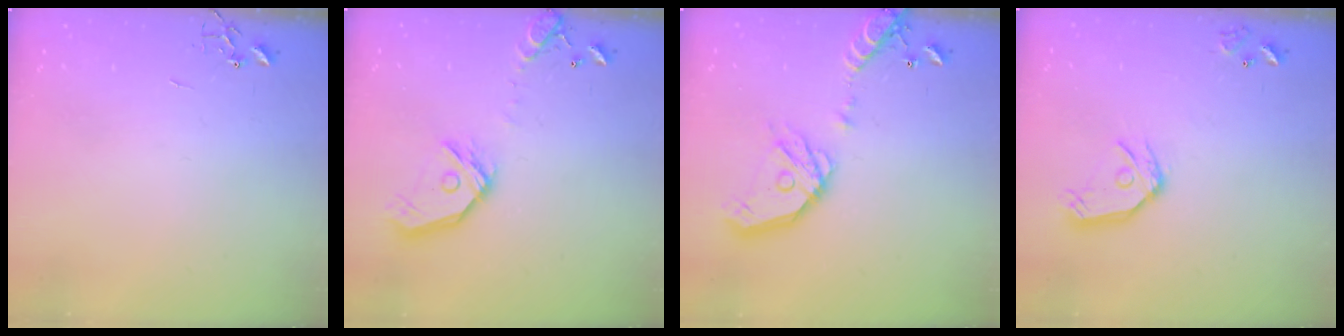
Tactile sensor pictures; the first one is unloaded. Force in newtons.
{"total": 16.5, "press": 16.3, "slide": 2.4}
{"total": 18.1, "press": 17.8, "slide": 3.3}
{"total": 12.3, "press": 12.2, "slide": 1.5}